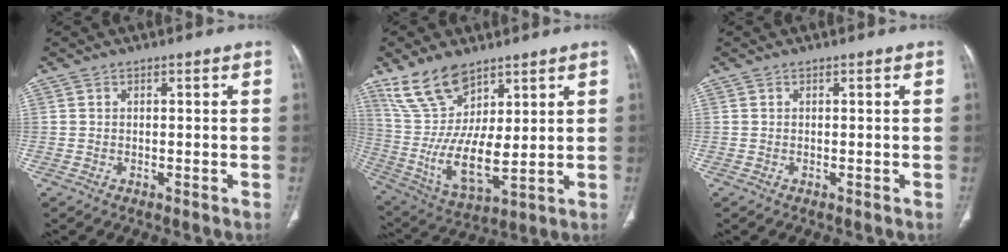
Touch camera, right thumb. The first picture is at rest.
{"total": 15.2, "force": [8.4, 6.9, 10.7], "torque": [-0.194, -0.040, 0.181]}
{"total": 0.0}